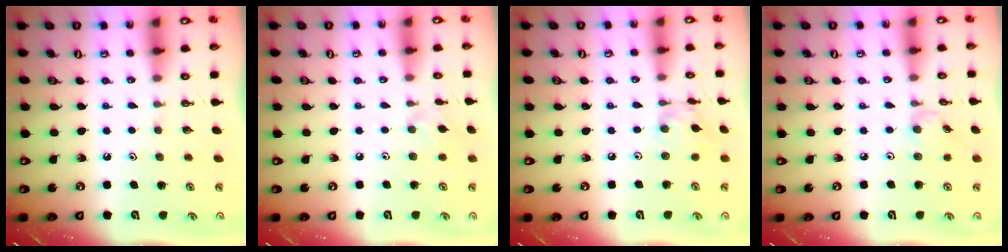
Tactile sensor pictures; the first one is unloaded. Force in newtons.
{"total": 7.2, "press": 7.2, "slide": 0.8}
{"total": 6.0, "press": 6.0, "slide": 0.3}
{"total": 2.3, "press": 2.3, "slide": 0.3}